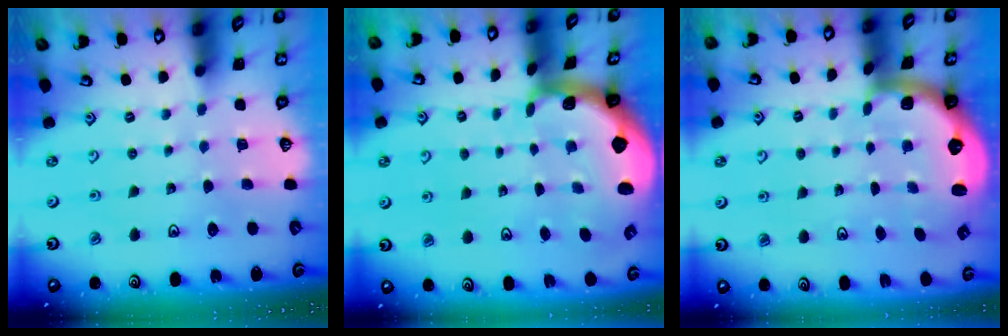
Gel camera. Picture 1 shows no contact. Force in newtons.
{"total": 2.9, "press": 2.9, "slide": 0.5}
{"total": 2.1, "press": 1.9, "slide": 0.9}